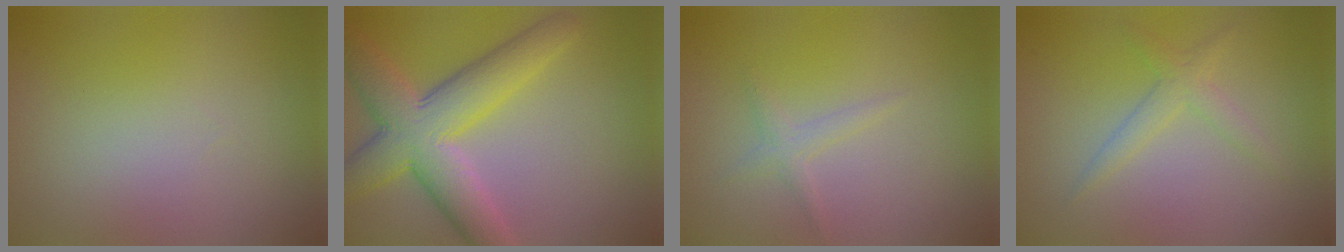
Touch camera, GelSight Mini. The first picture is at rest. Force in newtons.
{"total": 8.2, "press": 8.2, "slide": 0.4}
{"total": 1.3, "press": 1.3, "slide": 0.1}
{"total": 1.9, "press": 1.9, "slide": 0.0}